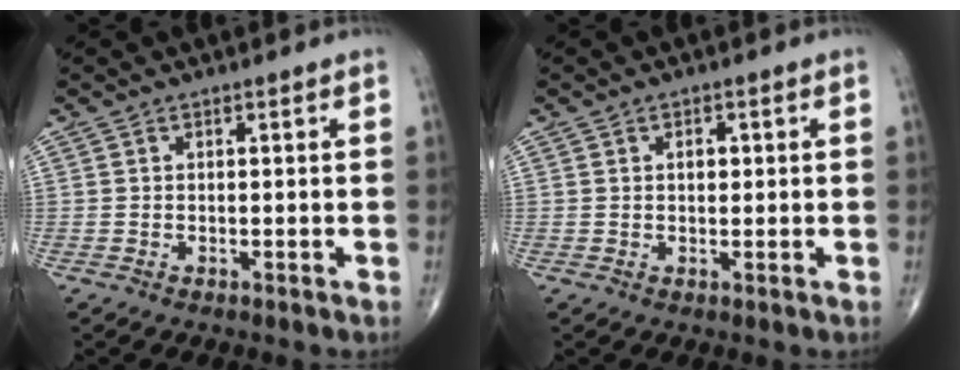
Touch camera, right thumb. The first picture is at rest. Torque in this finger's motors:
{"motor_torque": [0.07, 0.43, 0.05, -0.06, 0.00]}